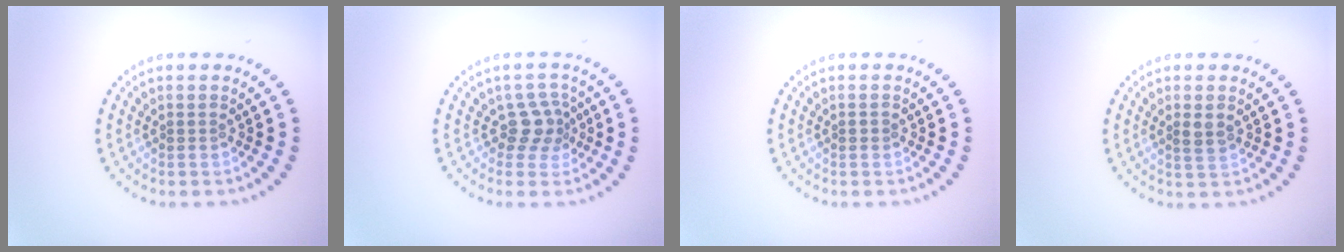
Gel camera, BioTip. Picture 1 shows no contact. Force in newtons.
{"total": 2.4, "press": 1.8, "slide": 1.6}
{"total": 0.5, "press": 0.5, "slide": 0.0}
{"total": 1.4, "press": 1.3, "slide": 0.3}